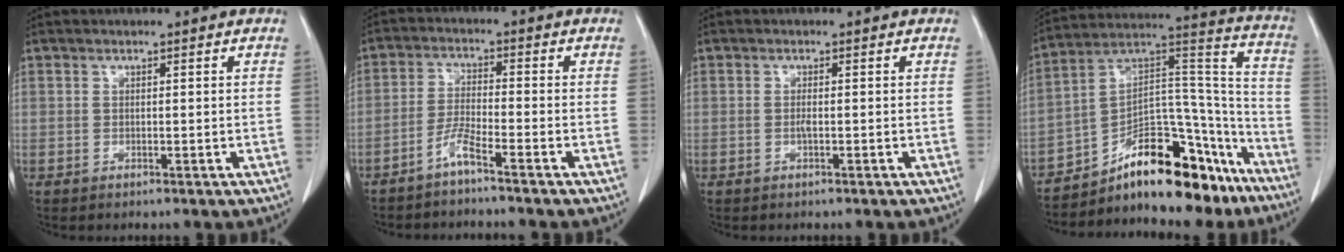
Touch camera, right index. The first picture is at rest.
{"total": 3.8, "force": [-3.0, -0.5, 2.2], "torque": [-0.052, -0.005, -0.066]}
{"total": 0.8, "force": [-0.2, 0.0, 0.8], "torque": [-0.018, 0.000, -0.004]}
{"total": 19.6, "force": [-14.7, 7.6, 10.5], "torque": [-0.138, 0.078, -0.227]}